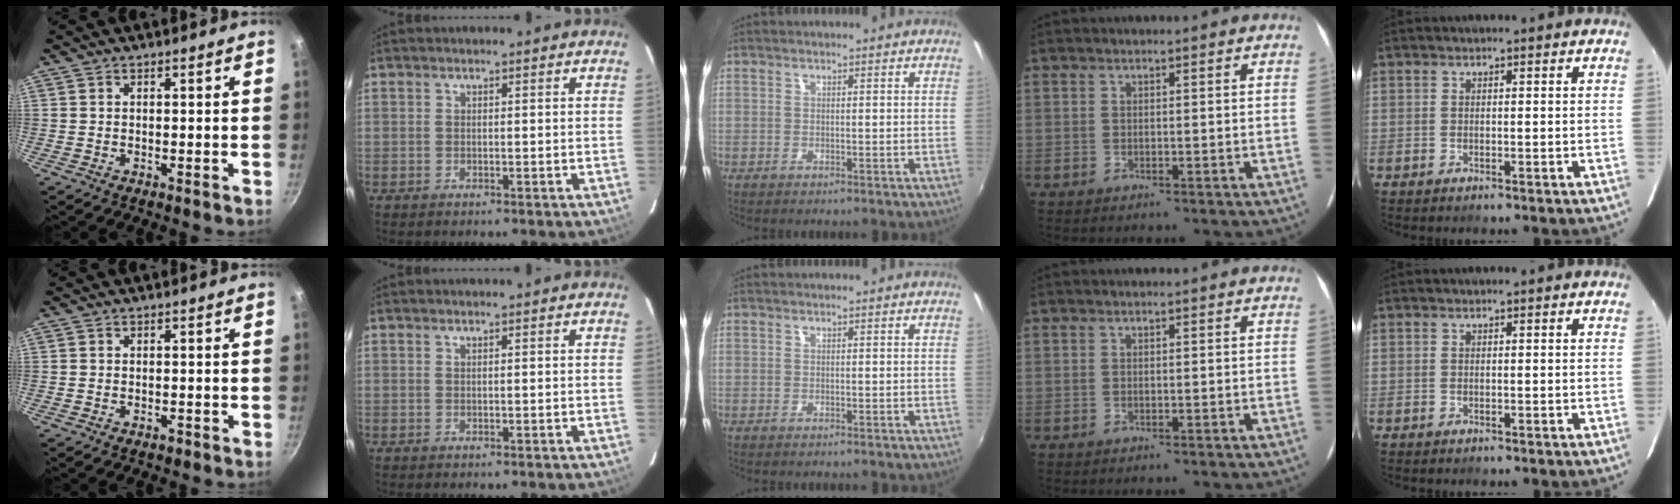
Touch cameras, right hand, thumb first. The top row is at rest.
{"thumb": {"total": 1.0, "force": [-0.6, 0.6, 0.5], "torque": [-0.009, 0.005, -0.007]}}